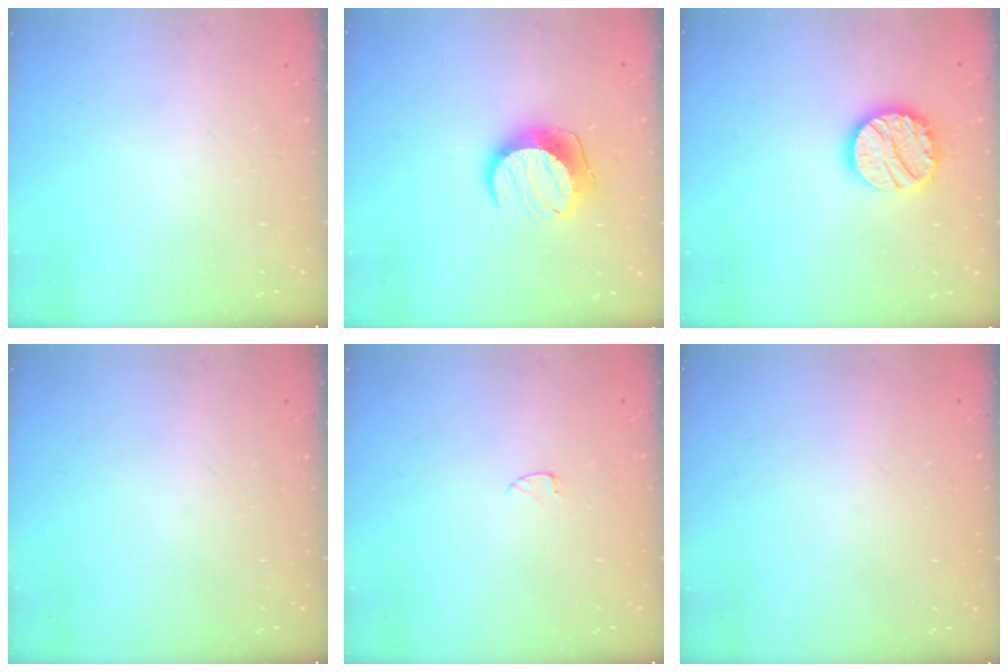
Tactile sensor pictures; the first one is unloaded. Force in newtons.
{"total": 12.0, "press": 12.0, "slide": 0.7}
{"total": 15.2, "press": 15.1, "slide": 1.1}
{"total": 0.0}
{"total": 2.6, "press": 2.6, "slide": 0.2}
{"total": 0.7, "press": 0.7, "slide": 0.1}